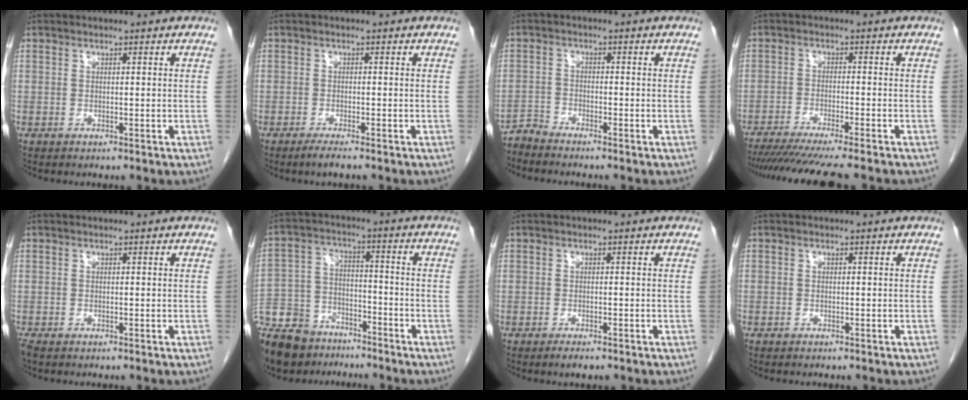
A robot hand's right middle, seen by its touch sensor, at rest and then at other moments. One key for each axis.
{"total": 1.9, "fx": -1.5, "fy": -0.1, "fz": 1.2, "tx": -0.032, "ty": -0.007, "tz": -0.028}
{"total": 2.2, "fx": -2.1, "fy": -0.3, "fz": -0.3, "tx": 0.012, "ty": -0.011, "tz": -0.043}
{"total": 13.1, "fx": -11.4, "fy": -0.6, "fz": 6.4, "tx": -0.078, "ty": -0.034, "tz": -0.172}
{"total": 1.0, "fx": -0.8, "fy": 0.3, "fz": 0.4, "tx": -0.013, "ty": -0.004, "tz": -0.015}
{"total": 16.3, "fx": -12.9, "fy": 8.2, "fz": 5.5, "tx": -0.134, "ty": 0.012, "tz": -0.218}
{"total": 1.8, "fx": -1.3, "fy": 0.5, "fz": 1.1, "tx": -0.022, "ty": -0.004, "tz": -0.017}
{"total": 0.0}